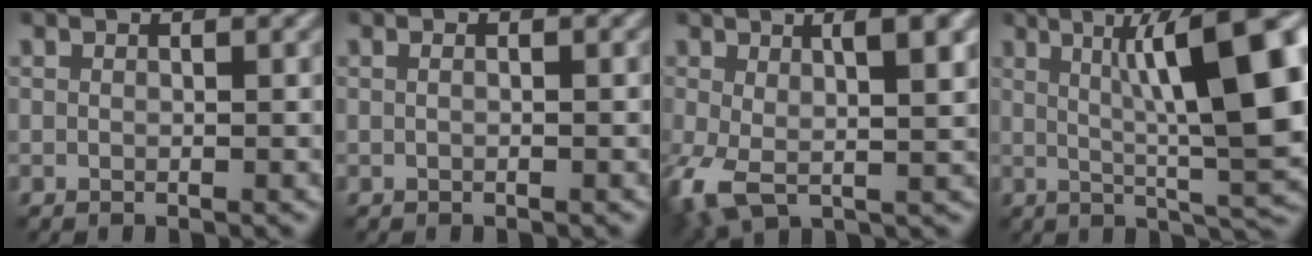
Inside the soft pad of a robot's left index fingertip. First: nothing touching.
{"total": 0.6, "force": [0.2, 0.2, 0.5], "torque": [-0.005, -0.009, 0.001]}
{"total": 7.8, "force": [0.7, 3.2, 7.0], "torque": [-0.136, -0.008, 0.013]}
{"total": 12.4, "force": [2.2, 2.5, 12.0], "torque": [-0.152, 0.014, 0.033]}